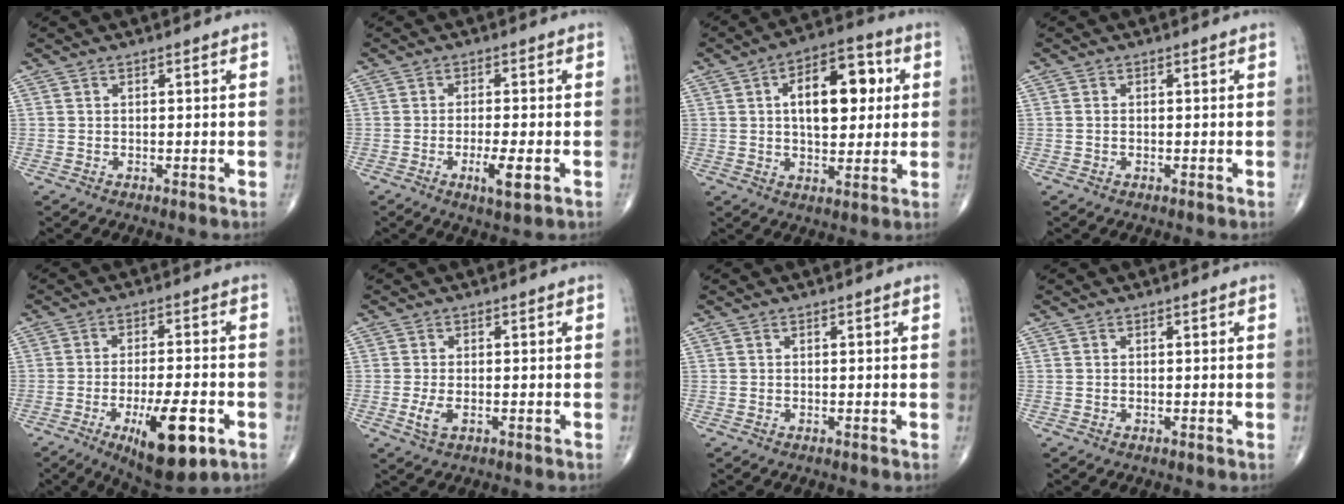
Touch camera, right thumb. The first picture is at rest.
{"total": 5.2, "force": [-1.9, 1.1, 4.7], "torque": [-0.082, -0.006, -0.031]}
{"total": 14.4, "force": [3.0, 7.7, 11.9], "torque": [-0.147, 0.009, 0.040]}
{"total": 0.6, "force": [-0.1, 0.4, 0.4], "torque": [-0.008, 0.001, -0.002]}
{"total": 13.7, "force": [-5.6, 4.5, 11.7], "torque": [-0.175, 0.011, -0.075]}
{"total": 2.9, "force": [-0.9, 1.3, 2.5], "torque": [-0.056, -0.005, -0.016]}
{"total": 0.0}
{"total": 0.0}